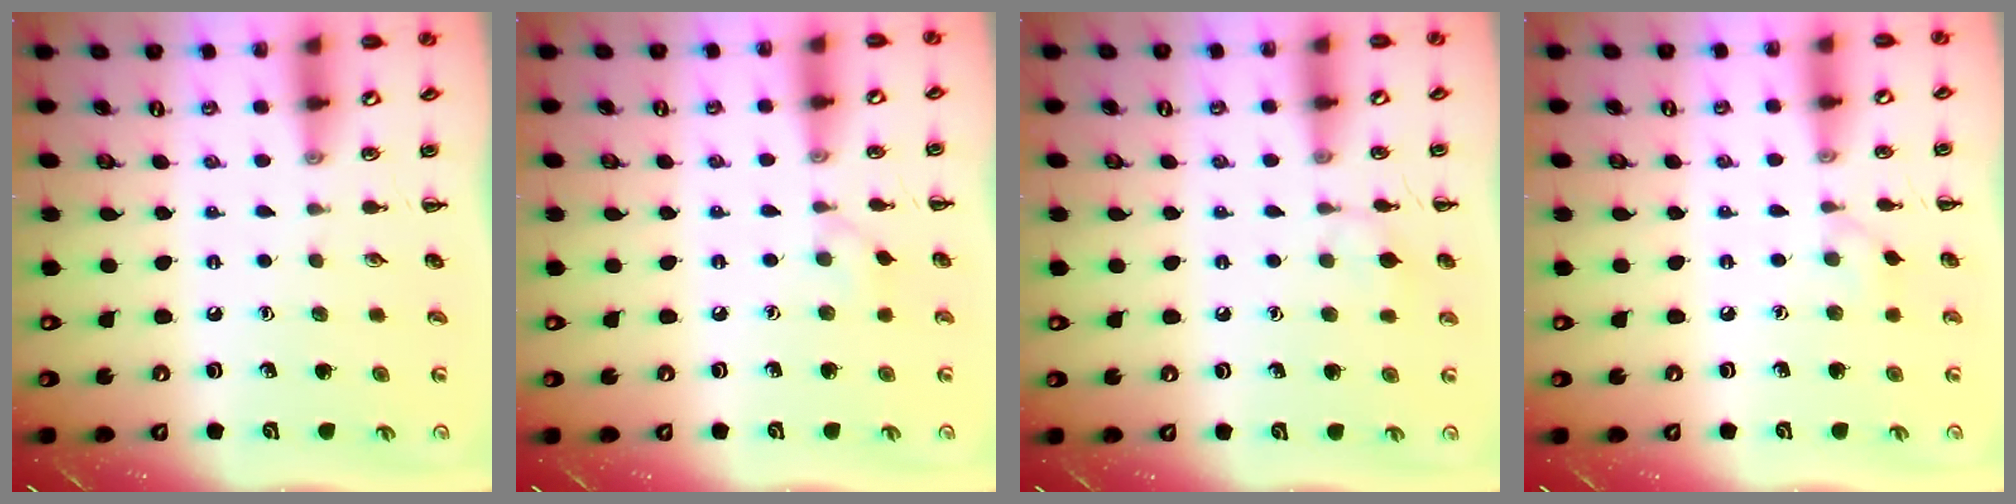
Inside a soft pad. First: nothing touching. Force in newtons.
{"total": 3.8, "press": 3.5, "slide": 1.6}
{"total": 6.1, "press": 5.8, "slide": 2.0}
{"total": 3.8, "press": 3.5, "slide": 1.6}